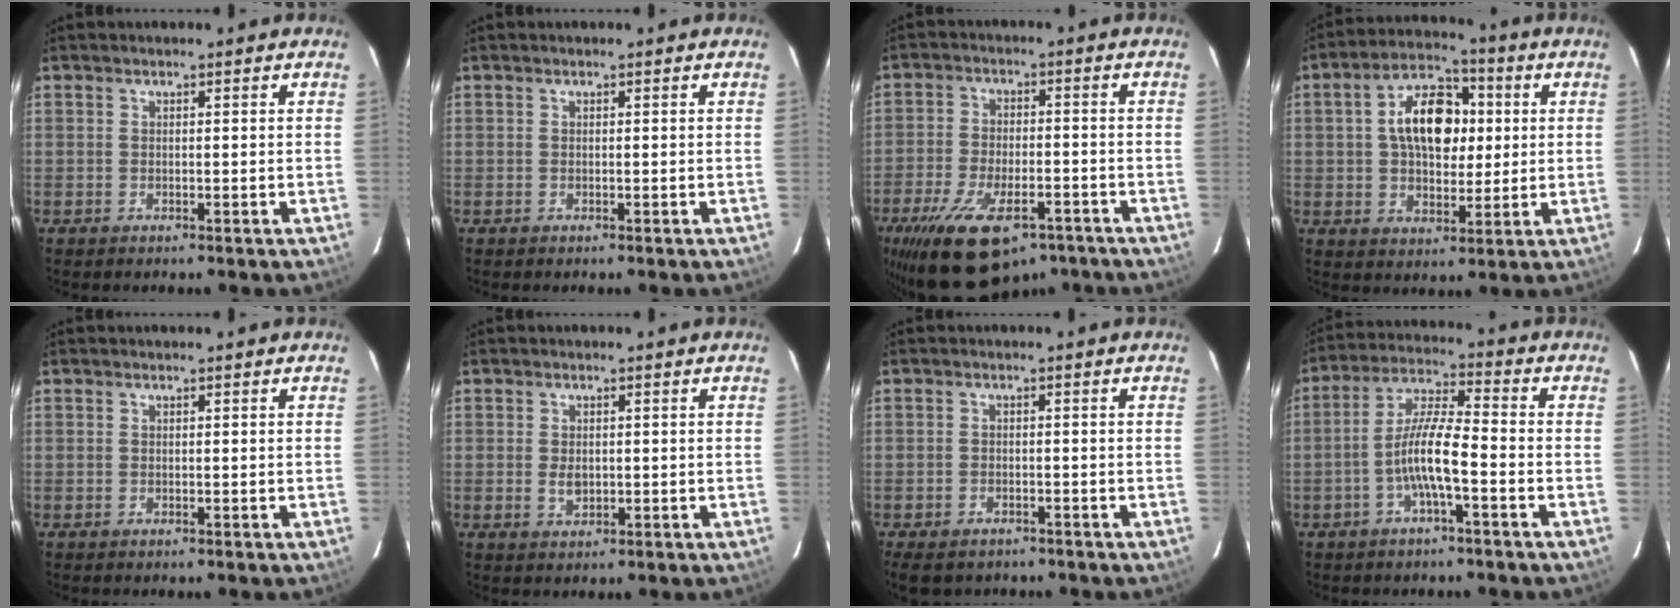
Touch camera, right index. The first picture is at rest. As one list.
[{"total": 0.0}, {"total": 18.2, "force": [-12.4, 7.8, 10.8], "torque": [-0.227, -0.031, -0.196]}, {"total": 11.4, "force": [1.9, 7.3, 8.6], "torque": [-0.147, 0.034, 0.031]}, {"total": 0.0}, {"total": 2.5, "force": [-0.2, 1.7, 1.7], "torque": [-0.031, -0.001, -0.002]}, {"total": 6.0, "force": [-5.0, 2.8, 1.6], "torque": [-0.052, -0.016, -0.078]}, {"total": 8.3, "force": [-3.3, 1.0, 7.6], "torque": [-0.160, 0.011, -0.064]}]